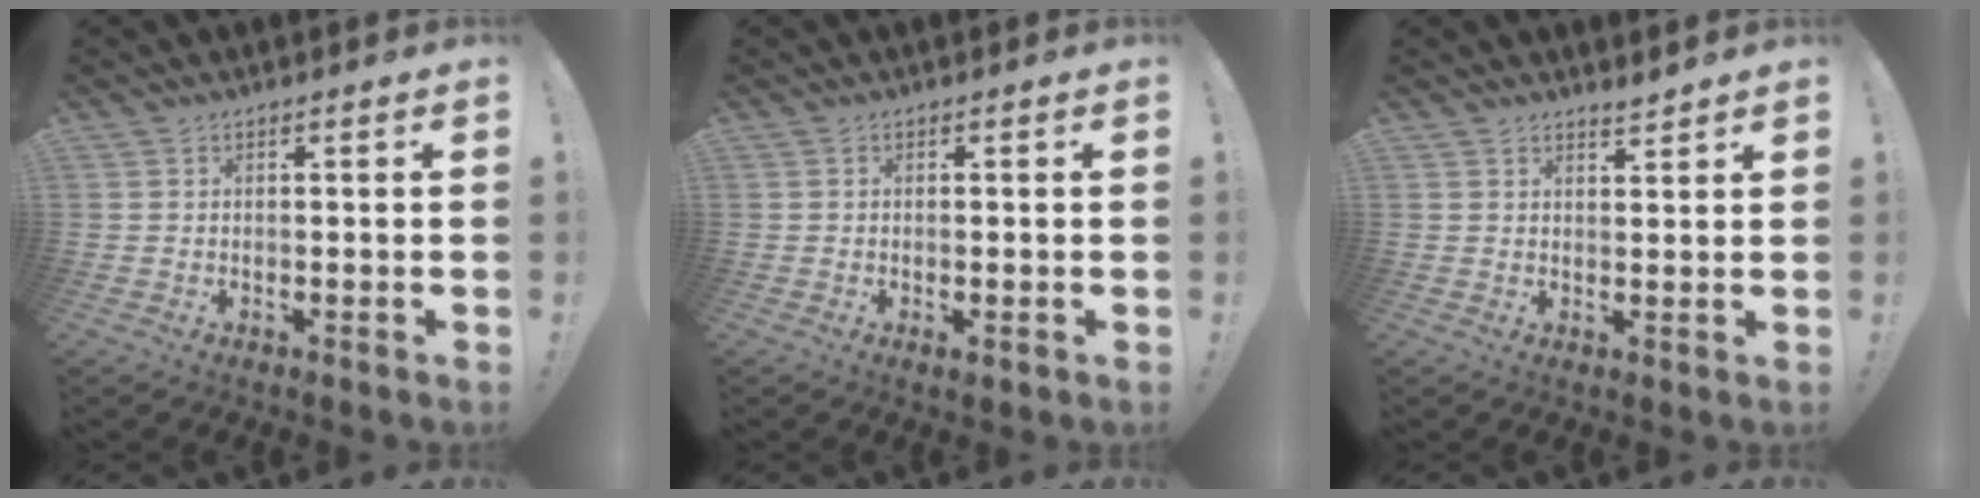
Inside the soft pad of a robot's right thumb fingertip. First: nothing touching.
{"total": 1.2, "force": [0.4, 0.3, 1.1], "torque": [-0.009, -0.004, 0.006]}
{"total": 2.4, "force": [2.3, 0.4, 0.6], "torque": [0.000, -0.018, 0.040]}